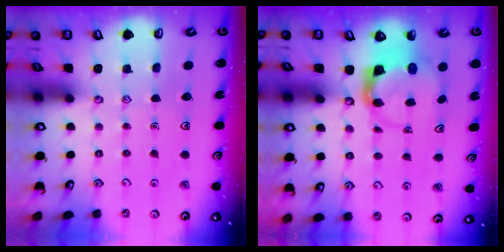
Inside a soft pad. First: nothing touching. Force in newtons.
{"total": 3.9, "press": 3.8, "slide": 0.5}